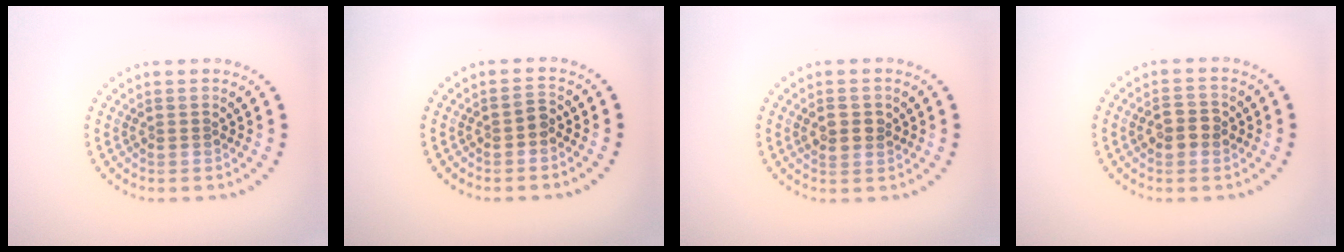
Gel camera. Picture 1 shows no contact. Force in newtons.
{"total": 1.0, "press": 1.0, "slide": 0.3}
{"total": 2.1, "press": 2.1, "slide": 0.5}
{"total": 2.2, "press": 2.2, "slide": 0.0}